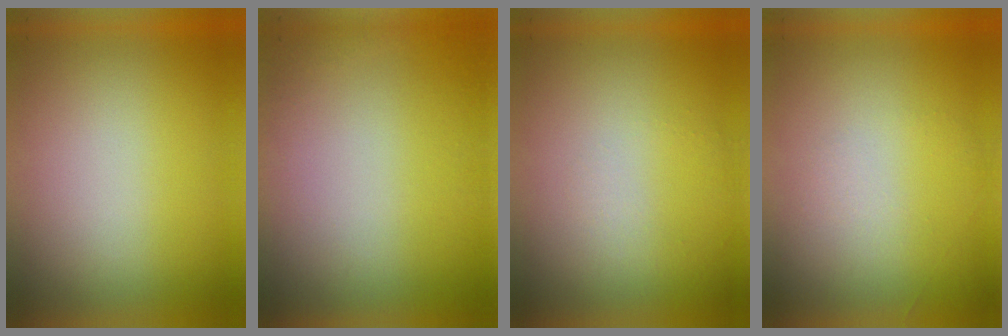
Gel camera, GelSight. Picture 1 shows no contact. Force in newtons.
{"total": 2.8}
{"total": 1.1}
{"total": 1.3}